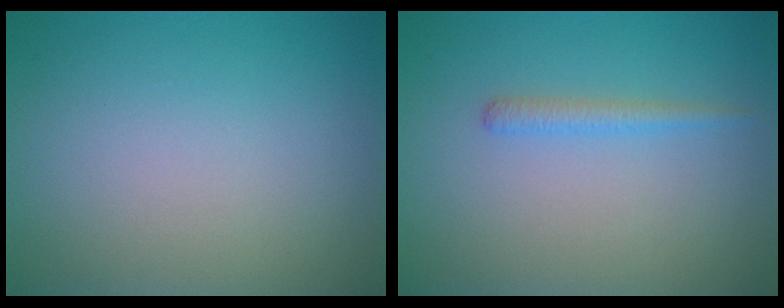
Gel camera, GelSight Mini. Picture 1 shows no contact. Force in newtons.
{"total": 1.3, "press": 1.3, "slide": 0.0}